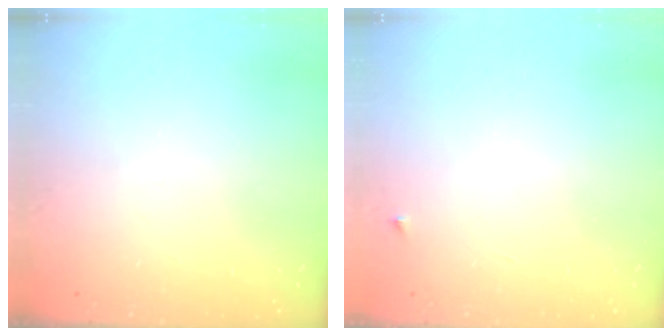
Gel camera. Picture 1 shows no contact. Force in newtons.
{"total": 2.3, "press": 2.3, "slide": 0.3}